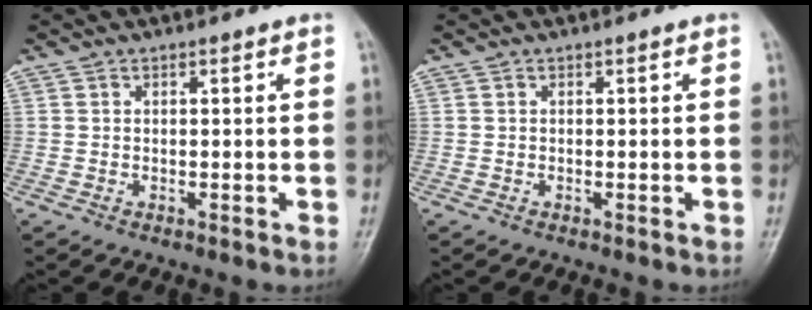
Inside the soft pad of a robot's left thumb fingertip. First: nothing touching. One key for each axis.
{"total": 0.0}